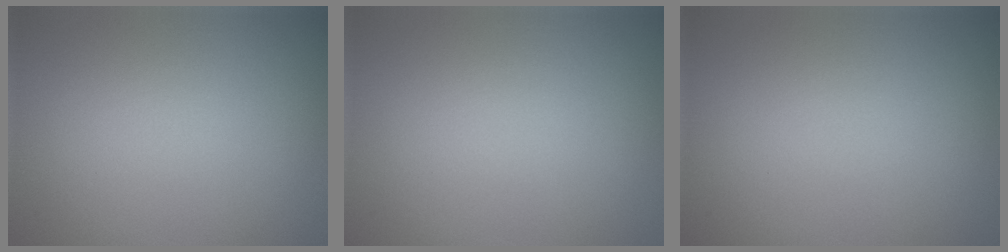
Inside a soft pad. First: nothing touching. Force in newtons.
{"total": 0.0}
{"total": 0.0}